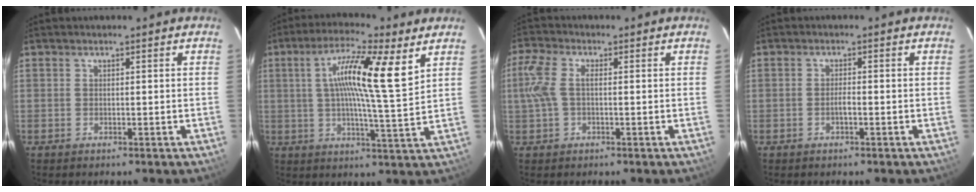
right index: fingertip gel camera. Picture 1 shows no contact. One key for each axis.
{"total": 13.2, "fx": 5.0, "fy": 1.0, "fz": 12.2, "tx": -0.204, "ty": 0.010, "tz": 0.072}
{"total": 5.4, "fx": 0.1, "fy": 2.5, "fz": 4.8, "tx": -0.110, "ty": 0.010, "tz": 0.002}
{"total": 1.4, "fx": -0.6, "fy": 0.2, "fz": 1.2, "tx": -0.024, "ty": 0.002, "tz": -0.012}